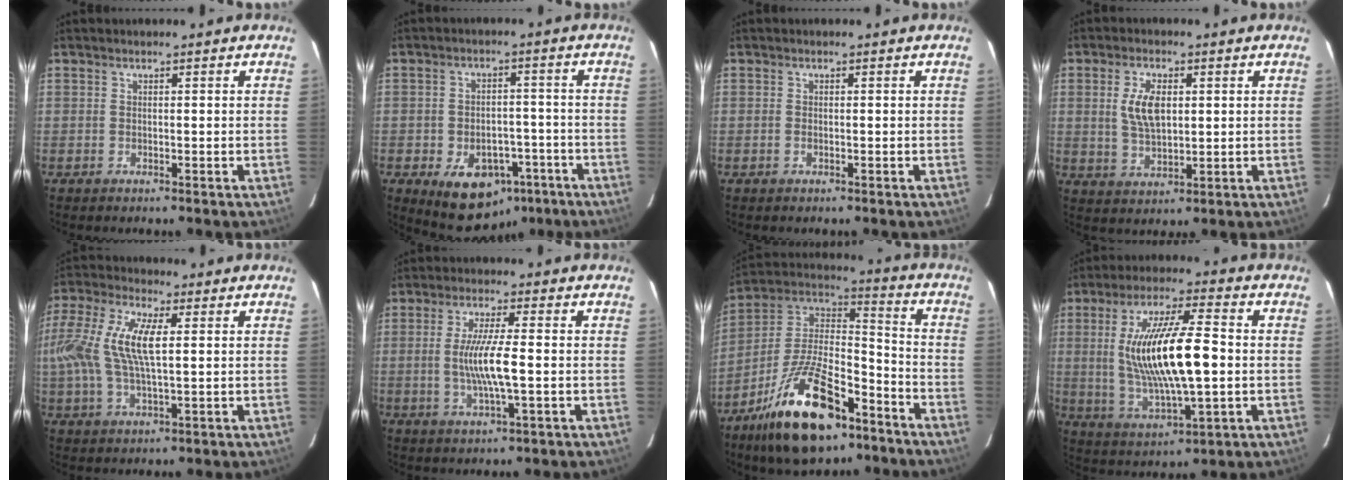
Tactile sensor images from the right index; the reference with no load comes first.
{"total": 11.7, "force": [-6.3, 8.2, 5.5], "torque": [-0.110, 0.020, -0.060]}
{"total": 0.6, "force": [-0.2, 0.4, 0.4], "torque": [-0.010, 0.000, -0.004]}
{"total": 7.1, "force": [1.4, 3.7, 5.9], "torque": [-0.113, 0.004, 0.032]}
{"total": 15.6, "force": [2.2, 5.7, 14.4], "torque": [-0.288, 0.010, 0.033]}
{"total": 8.2, "force": [-0.9, 0.6, 8.2], "torque": [-0.153, -0.007, -0.016]}
{"total": 22.3, "force": [-13.2, 9.6, 15.3], "torque": [-0.302, -0.003, -0.222]}
{"total": 18.0, "force": [0.3, 4.6, 17.4], "torque": [-0.325, -0.002, 0.016]}